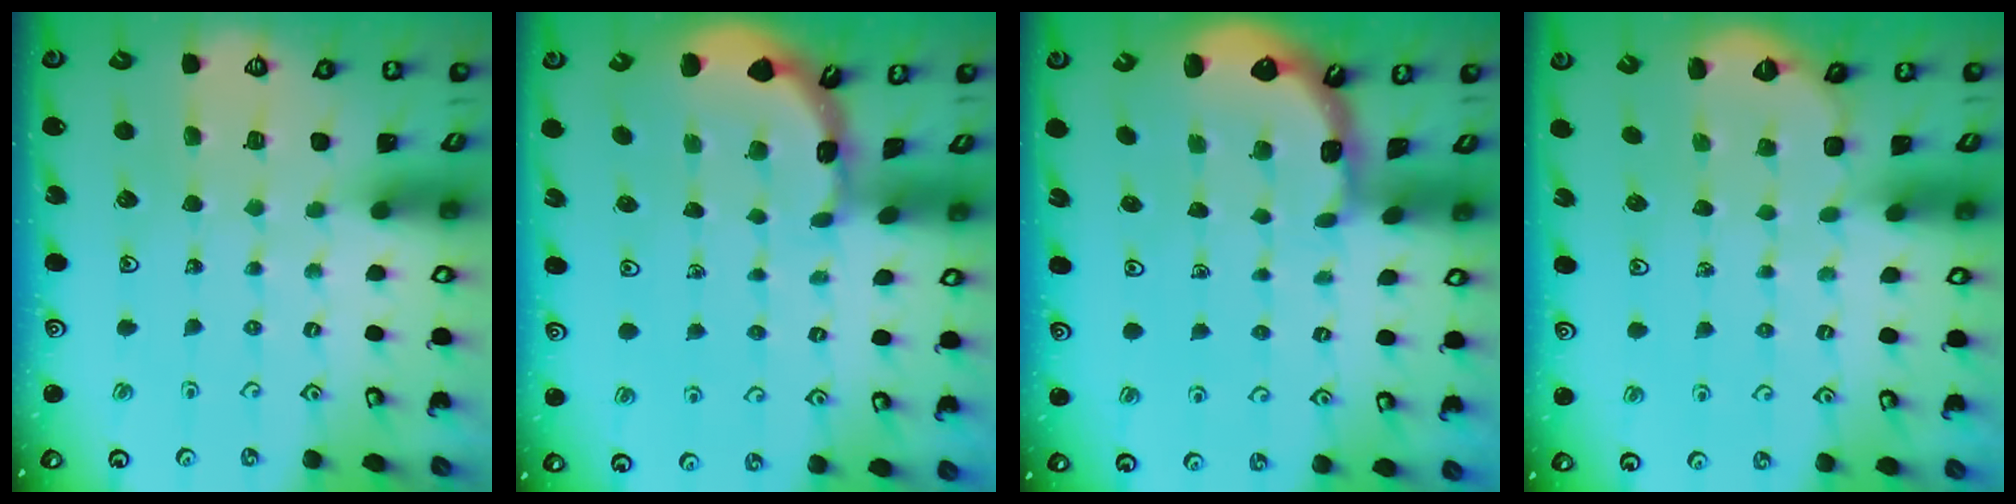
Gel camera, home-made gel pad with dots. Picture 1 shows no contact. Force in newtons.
{"total": 1.7, "press": 1.7, "slide": 0.1}
{"total": 1.2, "press": 1.2, "slide": 0.1}
{"total": 1.6, "press": 0.7, "slide": 1.5}